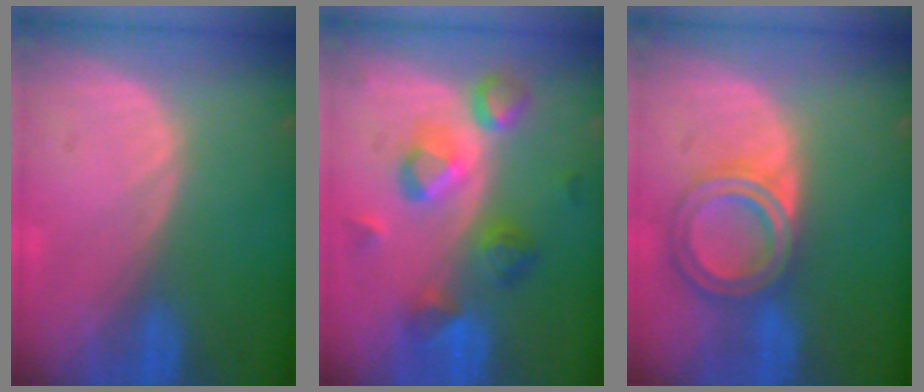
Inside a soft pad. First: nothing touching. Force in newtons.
{"total": 7.6, "press": 7.6, "slide": 0.6}
{"total": 6.9, "press": 6.2, "slide": 3.1}